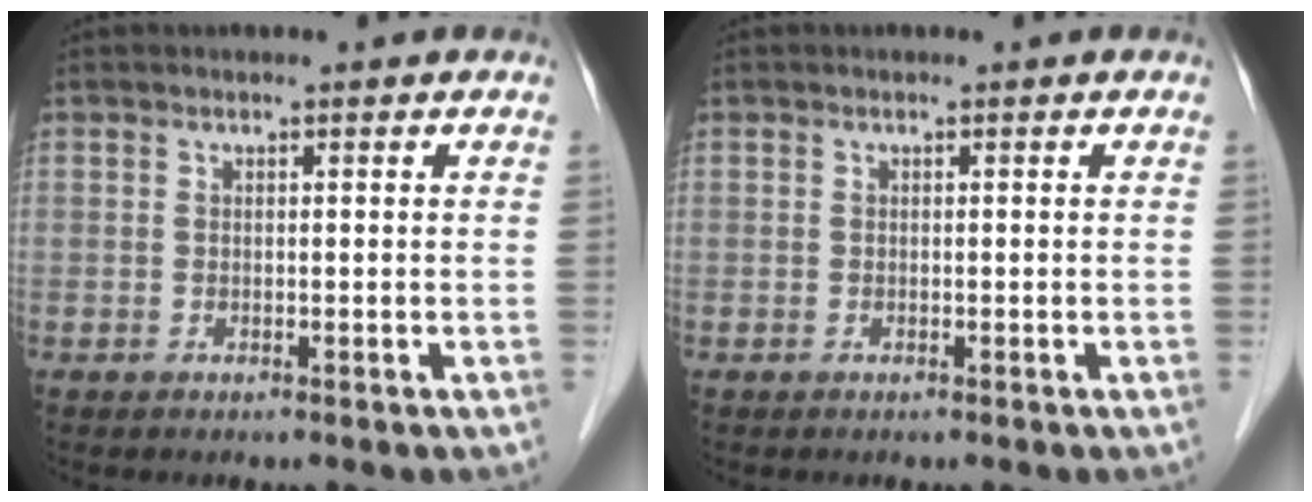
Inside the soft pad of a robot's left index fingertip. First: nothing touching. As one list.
[{"total": 0.0}]